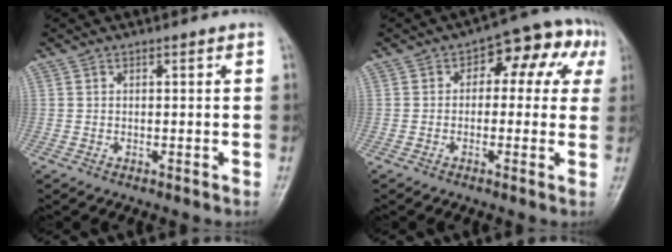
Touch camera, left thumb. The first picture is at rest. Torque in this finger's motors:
{"motor_torque": [-0.03, 0.33, 0.08, 0.31, 0.06]}